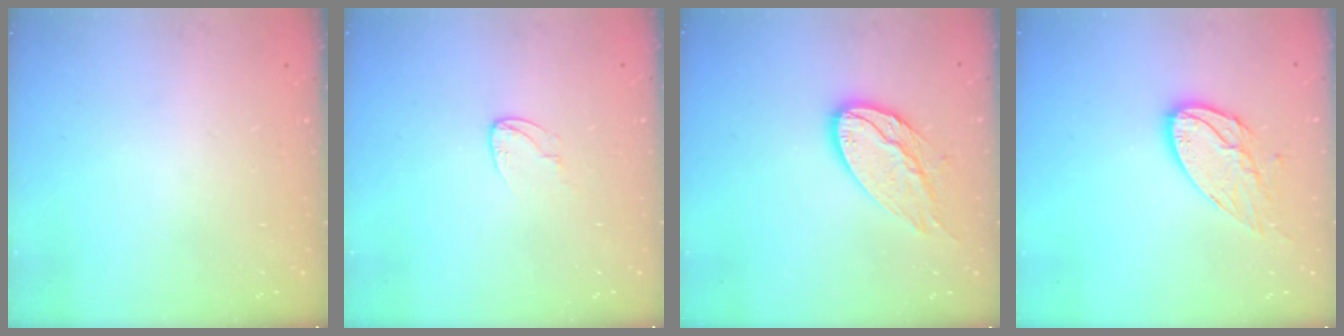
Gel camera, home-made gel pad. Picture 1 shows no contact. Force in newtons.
{"total": 4.1, "press": 4.1, "slide": 0.3}
{"total": 12.9, "press": 12.9, "slide": 1.0}
{"total": 11.7, "press": 11.7, "slide": 1.0}